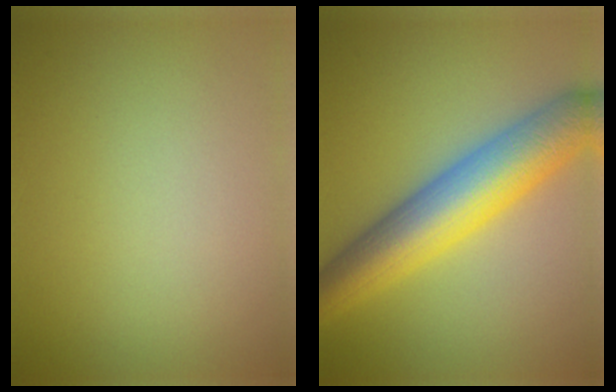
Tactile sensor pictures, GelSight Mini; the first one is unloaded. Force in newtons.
{"total": 9.0, "press": 9.0, "slide": 0.2}